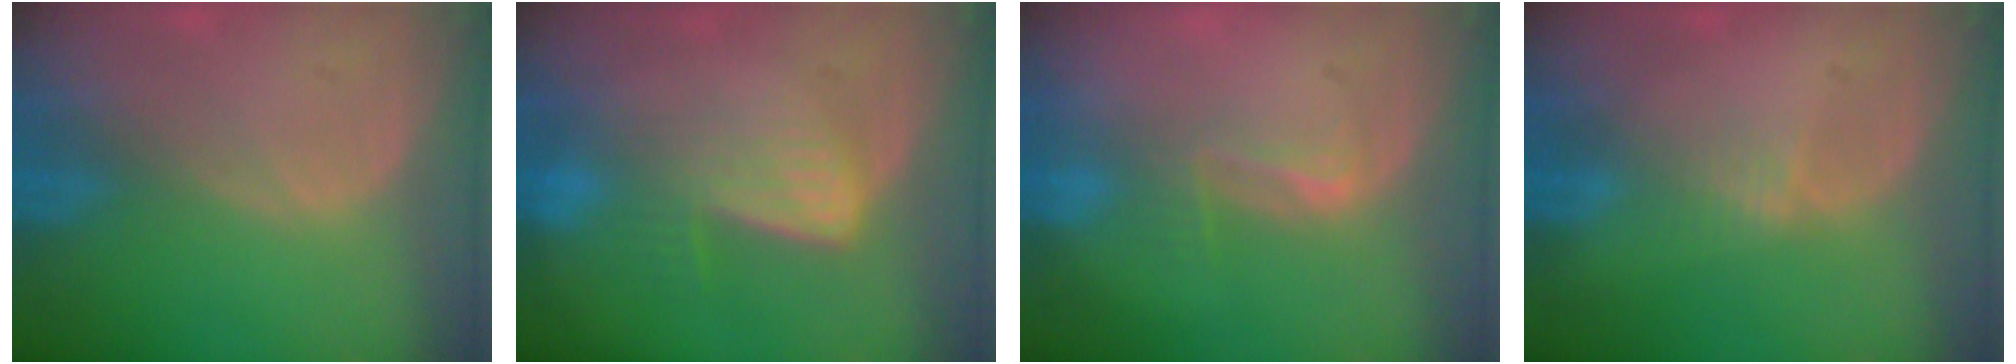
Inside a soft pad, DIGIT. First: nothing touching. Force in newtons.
{"total": 7.2, "press": 6.0, "slide": 4.0}
{"total": 2.7, "press": 2.3, "slide": 1.5}
{"total": 1.3, "press": 1.3, "slide": 0.2}